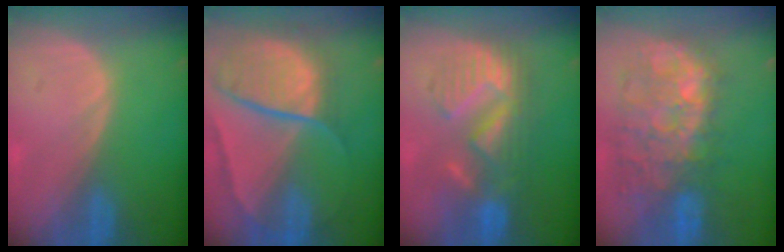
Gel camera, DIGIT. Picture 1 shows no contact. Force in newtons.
{"total": 10.6, "press": 8.8, "slide": 5.9}
{"total": 8.9, "press": 8.9, "slide": 0.0}
{"total": 11.3, "press": 10.5, "slide": 4.1}